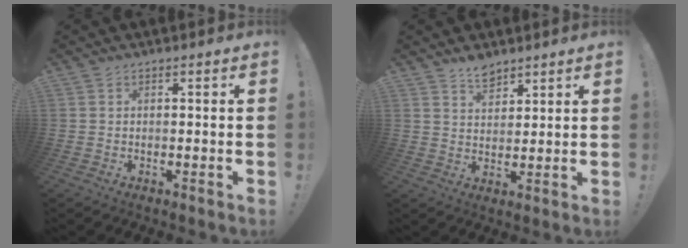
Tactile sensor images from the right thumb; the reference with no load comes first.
{"total": 5.5, "force": [4.6, 2.4, 1.7], "torque": [-0.020, -0.031, 0.083]}